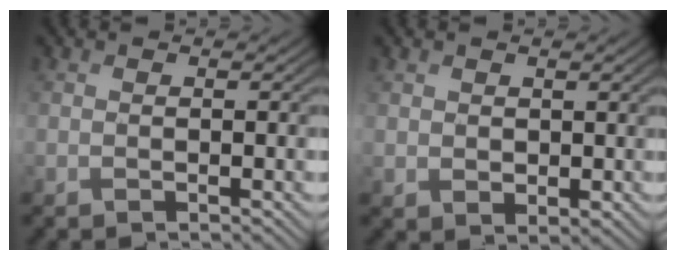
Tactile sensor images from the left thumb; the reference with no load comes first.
{"total": 2.1, "force": [1.0, 1.6, 0.8], "torque": [-0.024, -0.006, 0.022]}